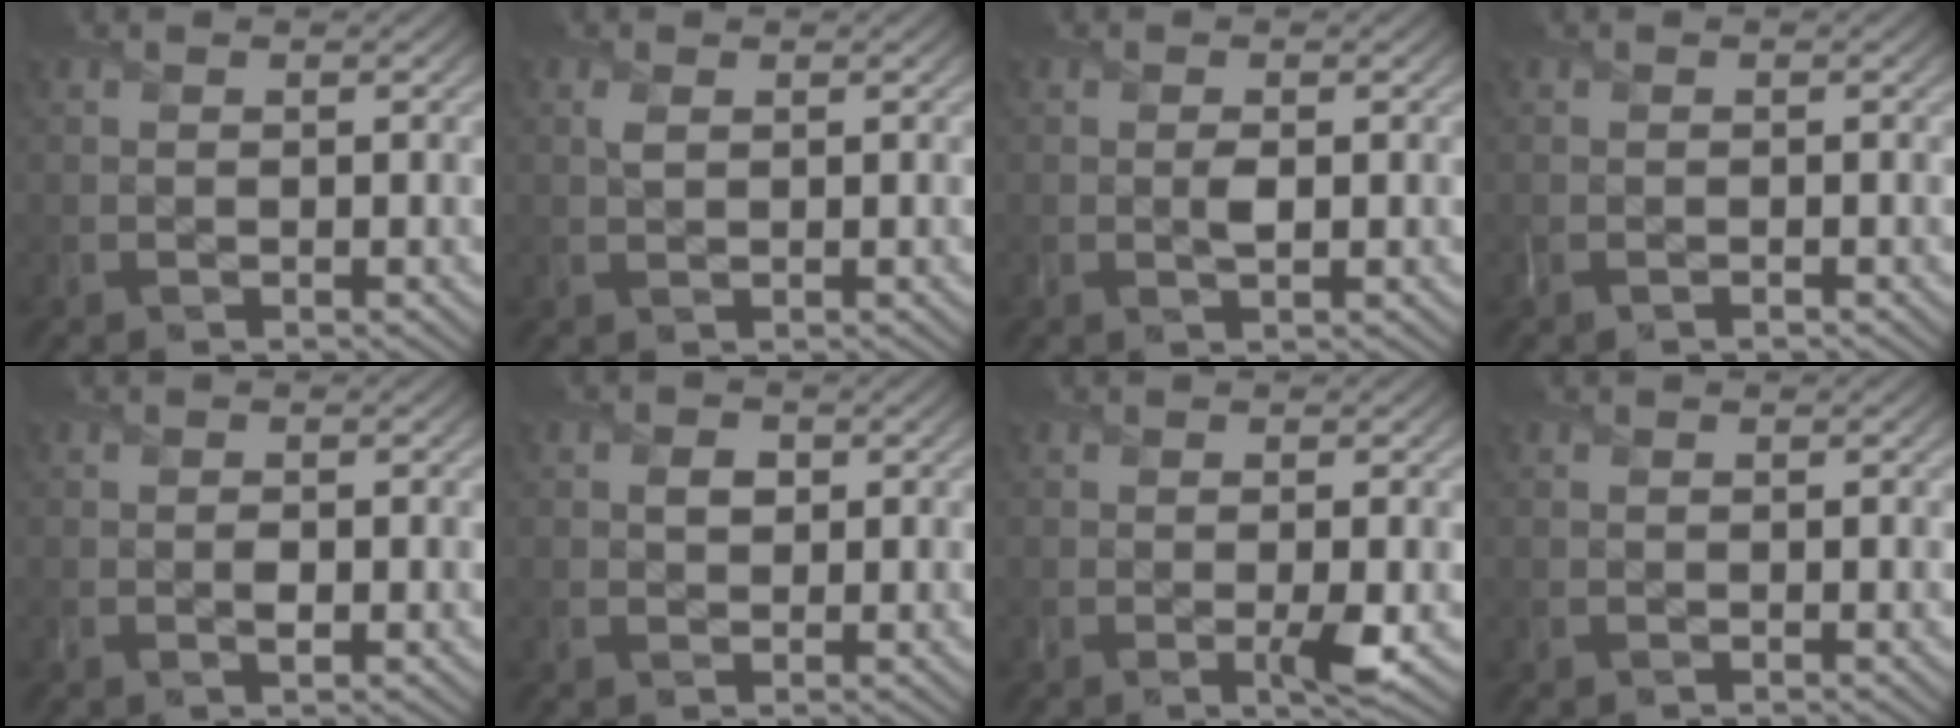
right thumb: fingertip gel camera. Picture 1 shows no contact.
{"total": 1.1, "force": [0.5, 0.5, 0.8], "torque": [-0.023, 0.002, 0.011]}
{"total": 1.1, "force": [0.1, 0.5, 1.0], "torque": [-0.021, -0.001, 0.000]}
{"total": 0.6, "force": [-0.6, 0.2, 0.1], "torque": [-0.004, -0.002, -0.013]}
{"total": 1.0, "force": [-0.1, 0.6, 0.7], "torque": [-0.012, -0.003, -0.003]}
{"total": 1.7, "force": [0.4, 1.4, 0.9], "torque": [-0.018, -0.003, 0.004]}
{"total": 2.0, "force": [-0.3, 0.3, 1.9], "torque": [-0.034, -0.004, -0.007]}
{"total": 0.0}